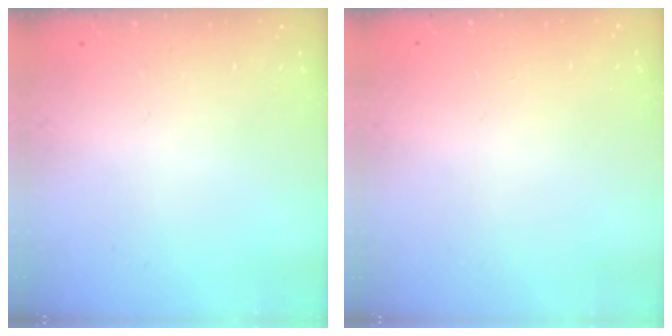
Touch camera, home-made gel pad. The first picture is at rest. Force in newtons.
{"total": 0.0}